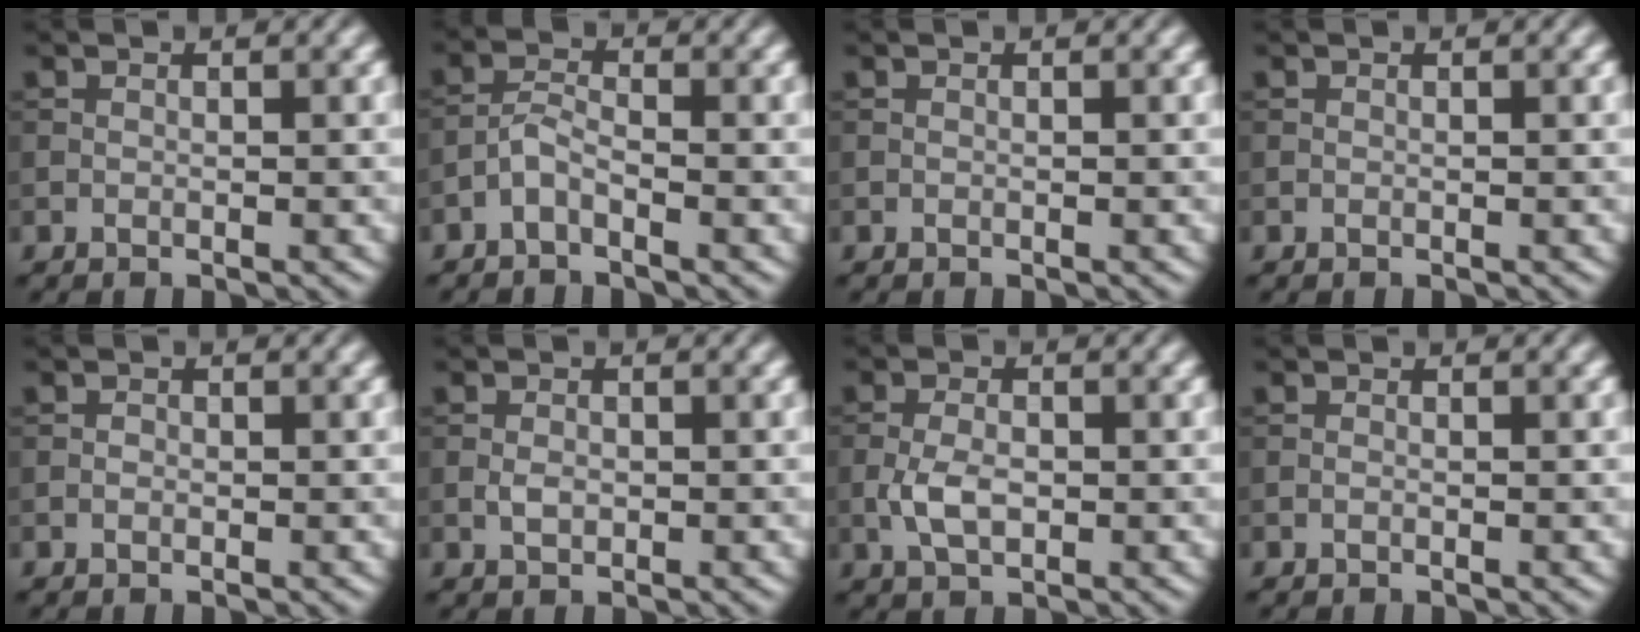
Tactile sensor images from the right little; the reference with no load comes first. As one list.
[{"total": 1.8, "force": [-1.3, 0.6, 1.2], "torque": [-0.025, 0.006, -0.032]}, {"total": 0.0}, {"total": 0.0}, {"total": 0.5, "force": [-0.2, 0.4, 0.3], "torque": [-0.004, 0.000, -0.005]}, {"total": 1.3, "force": [-0.3, 0.9, 0.9], "torque": [-0.018, 0.001, -0.007]}, {"total": 3.1, "force": [-0.8, 1.7, 2.4], "torque": [-0.049, 0.000, -0.017]}, {"total": 0.0}]